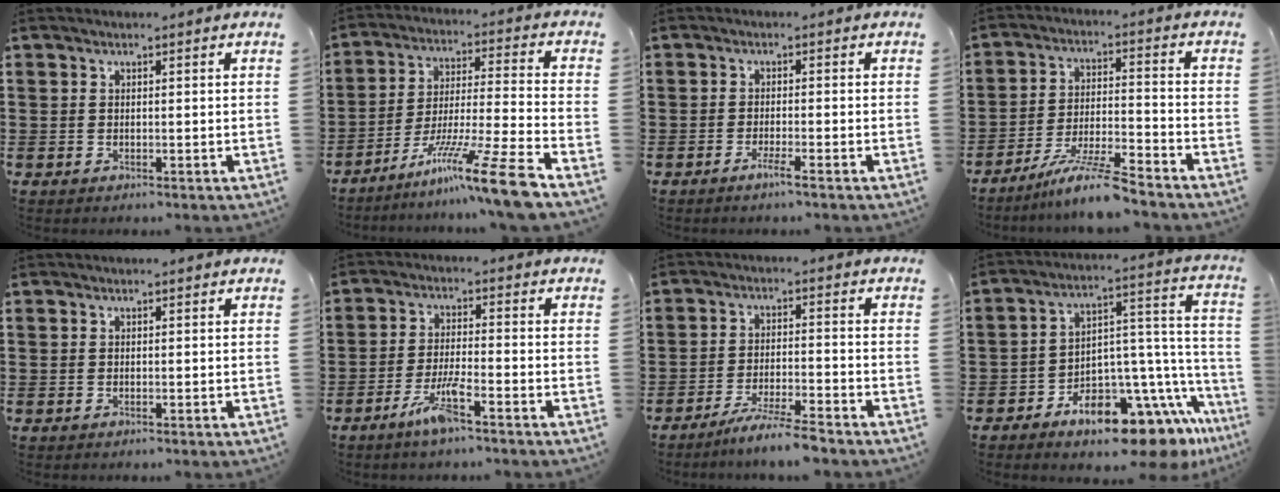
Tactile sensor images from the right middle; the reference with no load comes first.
{"total": 13.7, "force": [-10.1, -1.0, 9.2], "torque": [-0.159, 0.006, -0.188]}
{"total": 2.2, "force": [-1.5, -0.1, 1.6], "torque": [-0.027, -0.002, -0.027]}
{"total": 8.3, "force": [-7.0, 0.1, 4.4], "torque": [-0.093, -0.008, -0.135]}
{"total": 0.0}
{"total": 5.7, "force": [-3.7, 0.6, 4.3], "torque": [-0.089, -0.004, -0.067]}
{"total": 5.4, "force": [-4.8, -0.5, 2.3], "torque": [-0.043, -0.012, -0.089]}
{"total": 10.3, "force": [-7.7, 4.3, 5.2], "torque": [-0.080, 0.003, -0.137]}